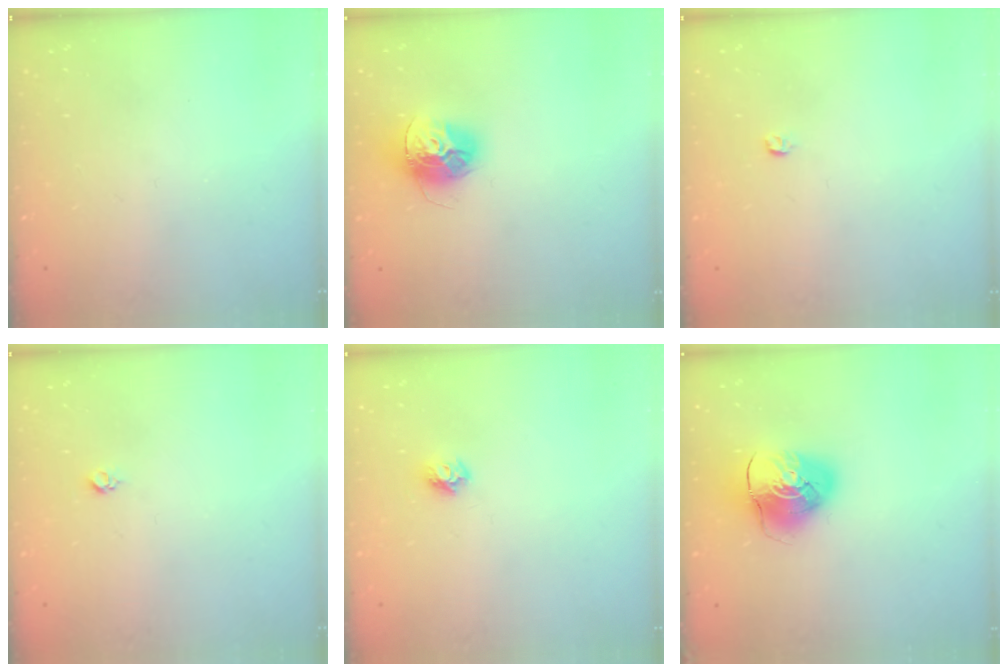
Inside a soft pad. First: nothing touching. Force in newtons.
{"total": 15.2, "press": 15.2, "slide": 1.4}
{"total": 3.1, "press": 3.1, "slide": 0.5}
{"total": 3.0, "press": 2.9, "slide": 0.4}
{"total": 5.5, "press": 5.5, "slide": 0.3}
{"total": 9.1, "press": 9.0, "slide": 1.2}